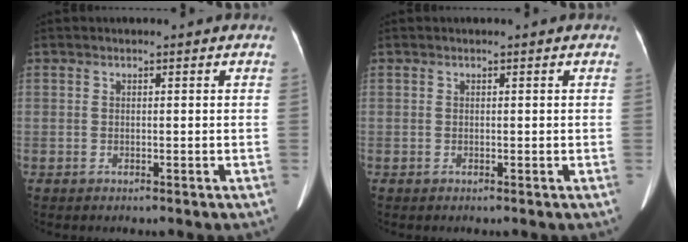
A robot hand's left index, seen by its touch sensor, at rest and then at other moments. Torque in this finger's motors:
{"motor_torque": [-0.07, 0.09, 0.04, -0.01]}